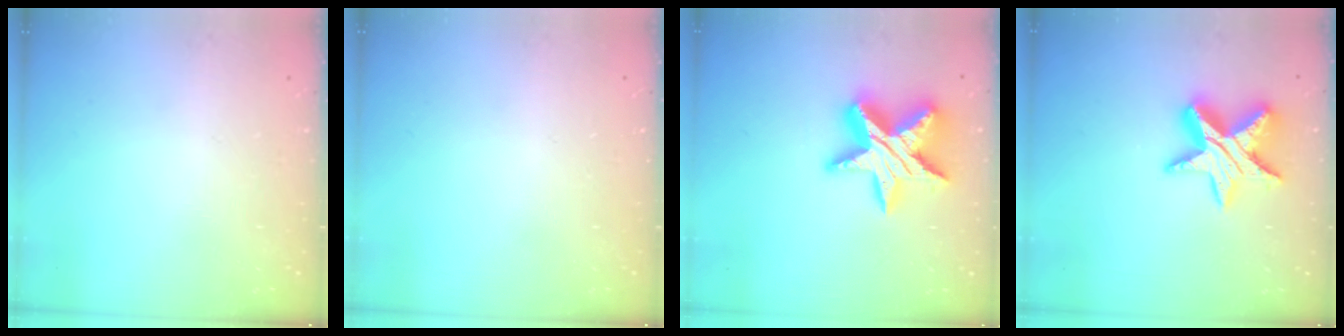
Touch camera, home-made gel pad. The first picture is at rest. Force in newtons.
{"total": 0.0}
{"total": 18.5, "press": 18.4, "slide": 1.4}
{"total": 14.6, "press": 14.5, "slide": 0.9}